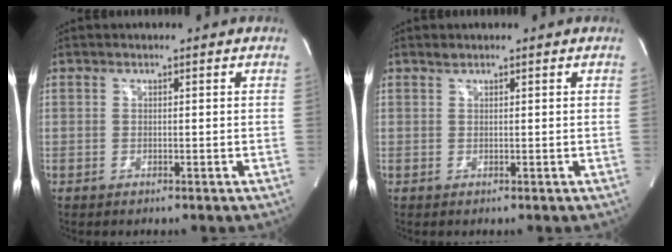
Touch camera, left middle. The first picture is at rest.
{"total": 0.5, "force": [0.5, 0.1, 0.1], "torque": [-0.007, 0.002, 0.012]}